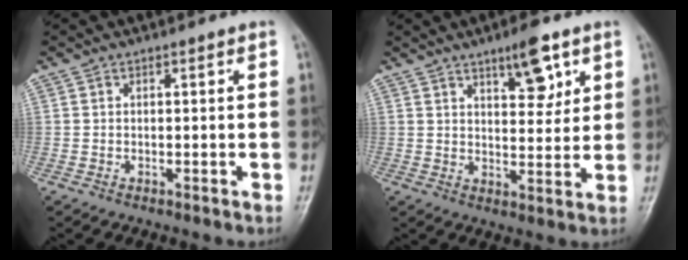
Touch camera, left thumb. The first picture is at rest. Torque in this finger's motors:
{"motor_torque": [0.06, 0.35, -0.20, -0.10, 0.20]}